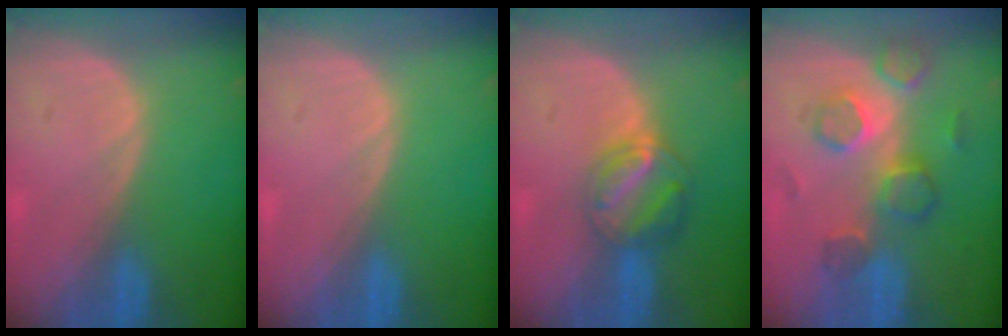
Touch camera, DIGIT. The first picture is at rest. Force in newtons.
{"total": 0.0}
{"total": 6.4, "press": 5.7, "slide": 2.9}
{"total": 7.8, "press": 7.4, "slide": 2.4}